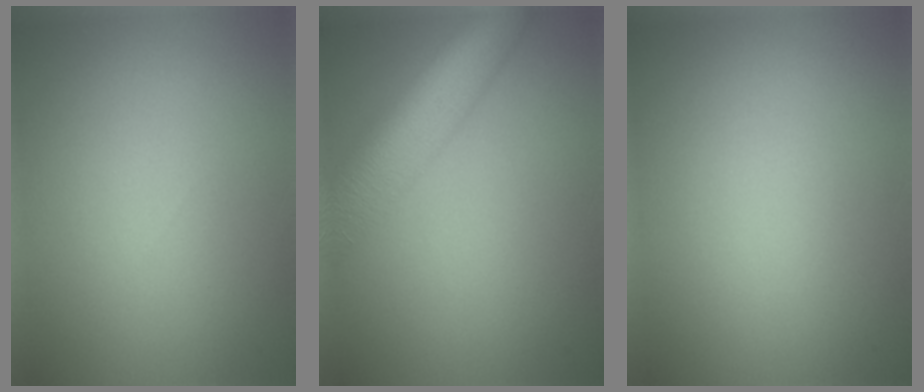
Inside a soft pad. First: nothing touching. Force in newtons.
{"total": 10.1, "press": 10.1, "slide": 0.4}
{"total": 0.0}